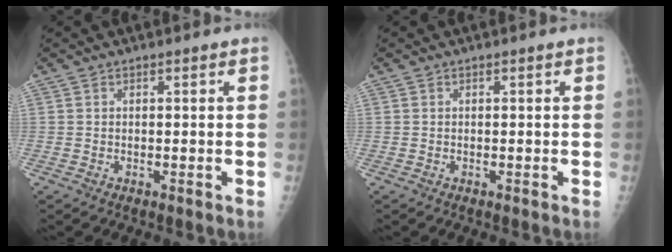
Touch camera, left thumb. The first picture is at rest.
{"total": 0.0}